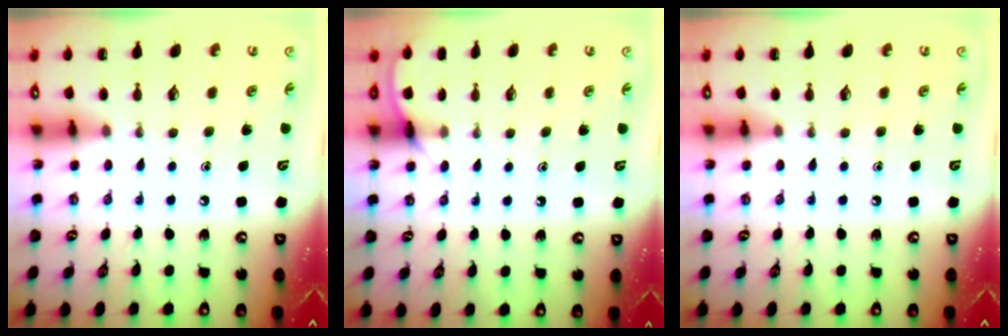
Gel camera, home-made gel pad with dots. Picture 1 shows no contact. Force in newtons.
{"total": 5.6, "press": 5.5, "slide": 0.6}
{"total": 0.0}